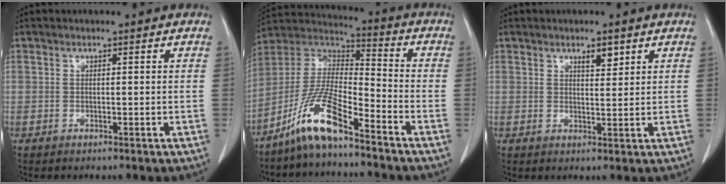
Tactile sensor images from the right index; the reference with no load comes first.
{"total": 12.1, "force": [-8.4, 1.7, 8.5], "torque": [-0.183, 0.003, -0.164]}
{"total": 2.4, "force": [1.6, 0.8, 1.7], "torque": [-0.027, -0.004, 0.027]}